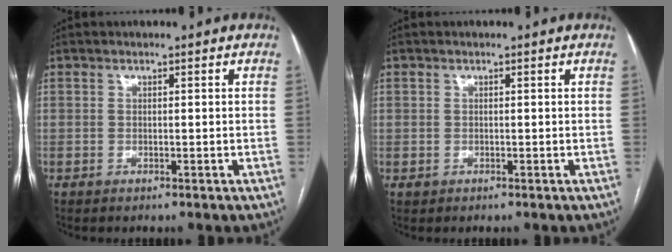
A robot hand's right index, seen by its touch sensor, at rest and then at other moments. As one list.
[{"total": 0.7, "force": [0.0, 0.7, 0.0], "torque": [0.001, 0.004, 0.000]}]